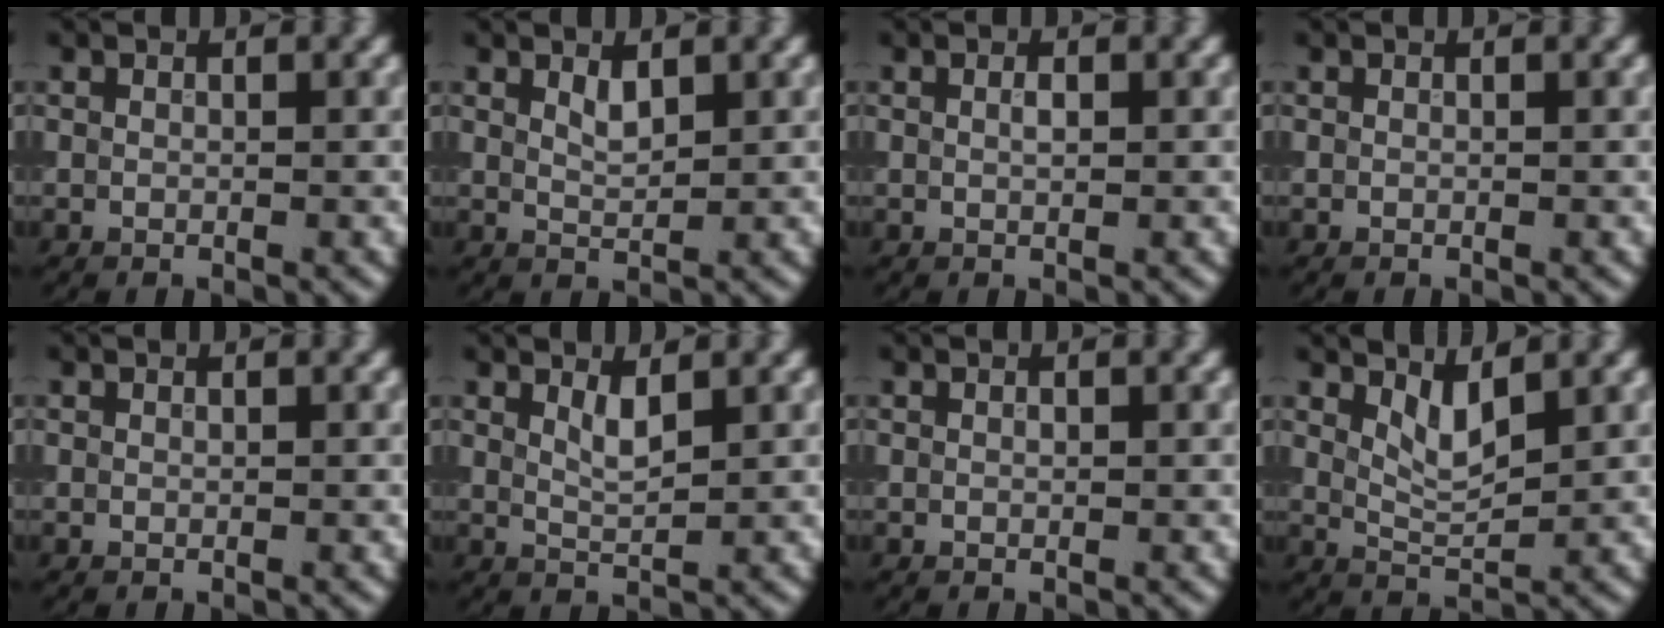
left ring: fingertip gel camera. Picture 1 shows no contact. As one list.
[{"total": 1.1, "force": [0.8, 0.3, 0.8], "torque": [-0.019, -0.002, 0.018]}, {"total": 0.6, "force": [0.1, 0.1, 0.6], "torque": [-0.015, 0.002, 0.003]}, {"total": 0.0}, {"total": 0.0}, {"total": 1.4, "force": [0.8, 0.2, 1.1], "torque": [-0.026, -0.004, 0.018]}, {"total": 0.0}, {"total": 2.2, "force": [1.3, 0.6, 1.7], "torque": [-0.036, -0.008, 0.029]}]